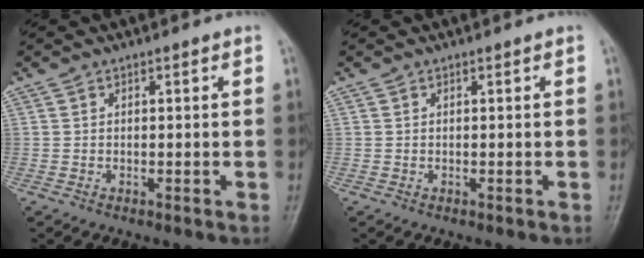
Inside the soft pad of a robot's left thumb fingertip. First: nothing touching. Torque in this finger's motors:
{"motor_torque": [0.00, 0.00, 0.00, 0.00, 0.00]}